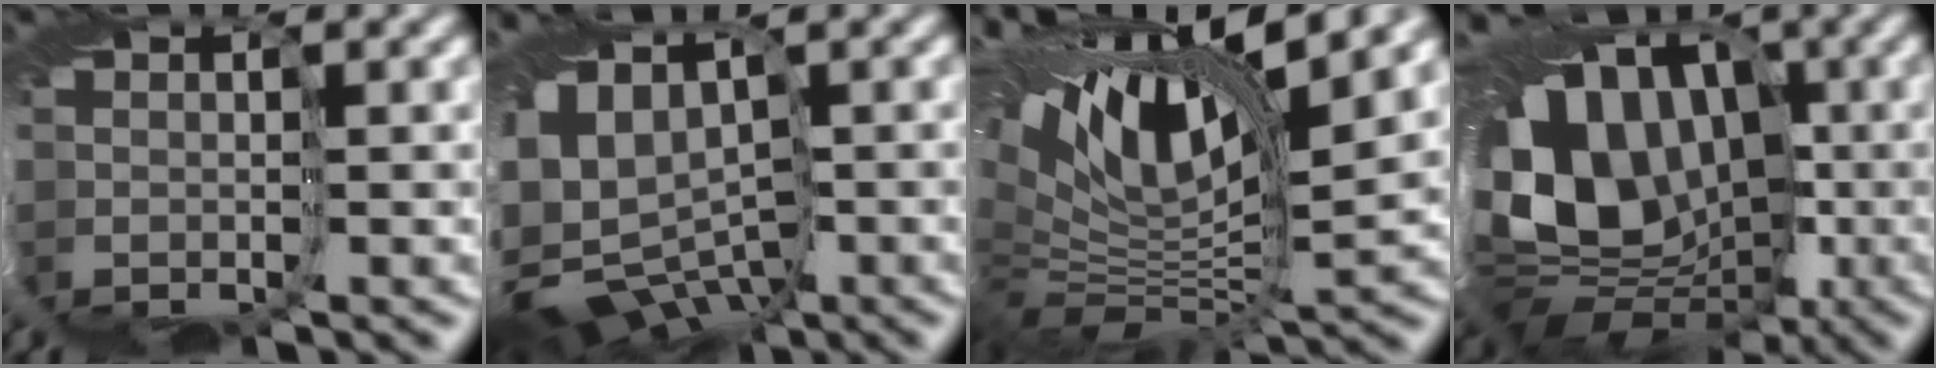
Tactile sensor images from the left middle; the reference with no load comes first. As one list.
[{"total": 9.4, "force": [-2.1, 7.1, 5.8], "torque": [-0.130, -0.022, -0.004]}, {"total": 10.9, "force": [6.1, 3.6, 8.2], "torque": [-0.178, 0.019, 0.098]}, {"total": 13.1, "force": [0.4, 10.8, 7.5], "torque": [-0.153, 0.002, 0.011]}]